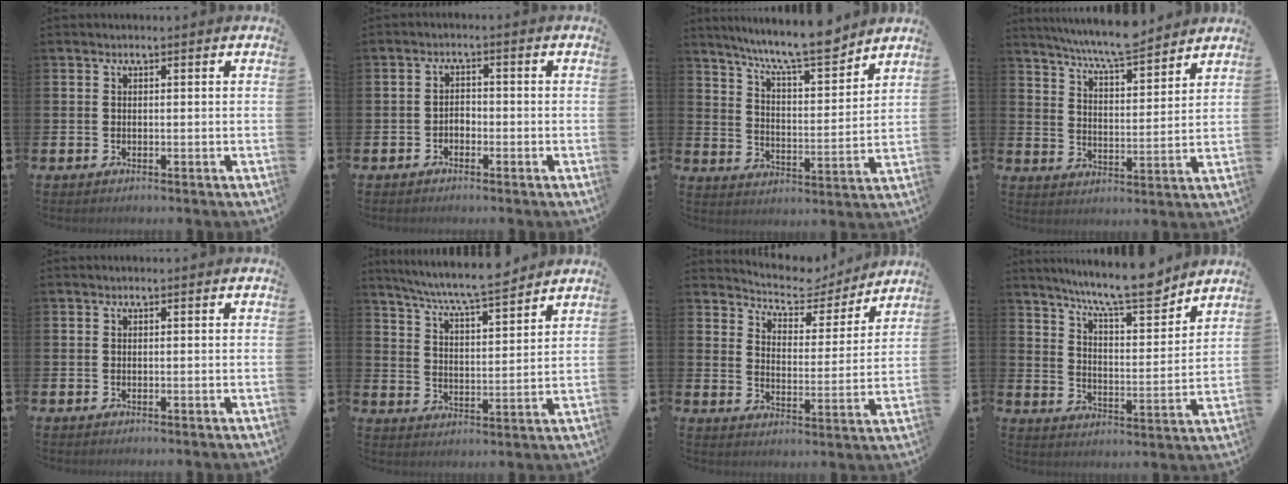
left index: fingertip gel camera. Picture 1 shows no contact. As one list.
[{"total": 1.6, "force": [-1.1, 1.0, 0.5], "torque": [-0.011, 0.004, -0.025]}, {"total": 10.2, "force": [9.3, 1.0, 4.3], "torque": [-0.099, -0.056, 0.160]}, {"total": 7.8, "force": [7.5, 0.2, 2.2], "torque": [-0.064, -0.044, 0.133]}, {"total": 0.0}, {"total": 7.6, "force": [7.2, 0.1, 2.3], "torque": [-0.074, -0.045, 0.128]}, {"total": 6.5, "force": [6.1, 2.0, 0.9], "torque": [-0.049, -0.045, 0.103]}, {"total": 11.0, "force": [9.8, 1.4, 4.9], "torque": [-0.103, -0.060, 0.169]}]